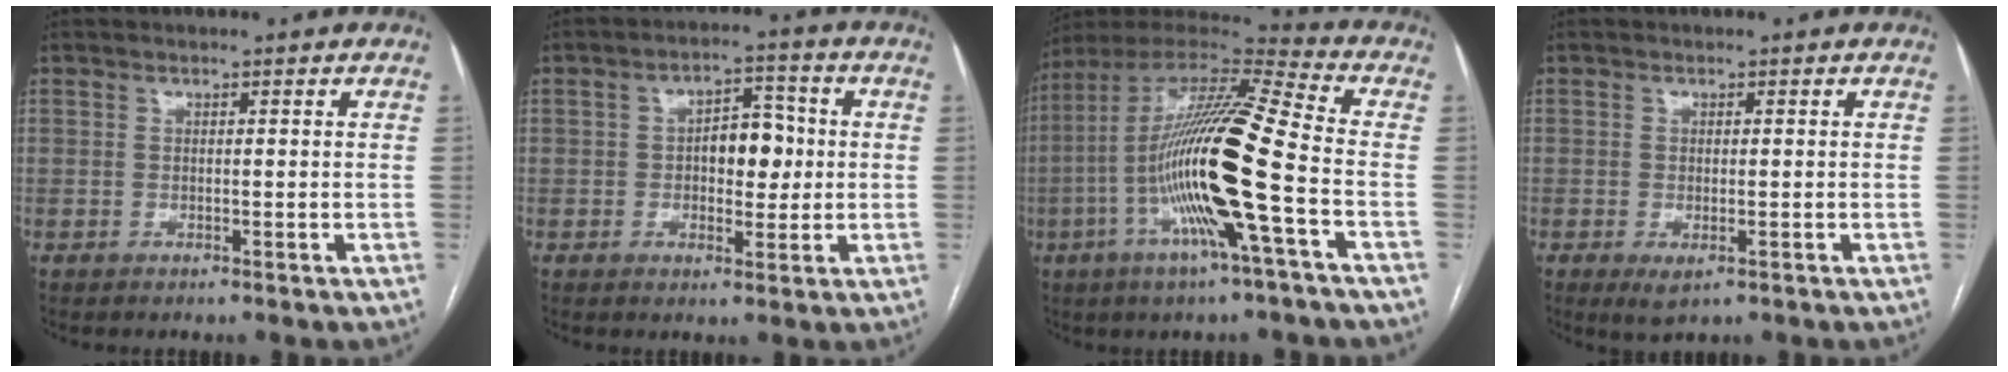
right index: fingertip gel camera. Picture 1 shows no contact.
{"total": 6.8, "force": [0.1, 3.6, 5.7], "torque": [-0.084, 0.018, 0.002]}
{"total": 20.8, "force": [-4.7, 0.5, 20.2], "torque": [-0.399, -0.008, -0.099]}
{"total": 2.7, "force": [-1.2, 1.1, 2.2], "torque": [-0.036, -0.005, -0.011]}